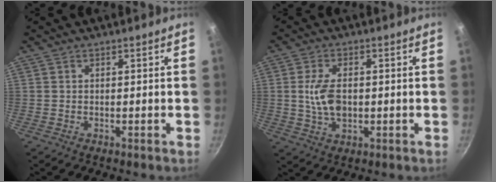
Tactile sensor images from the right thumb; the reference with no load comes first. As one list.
[{"total": 7.1, "force": [0.2, 4.1, 5.8], "torque": [-0.107, 0.000, 0.004]}]